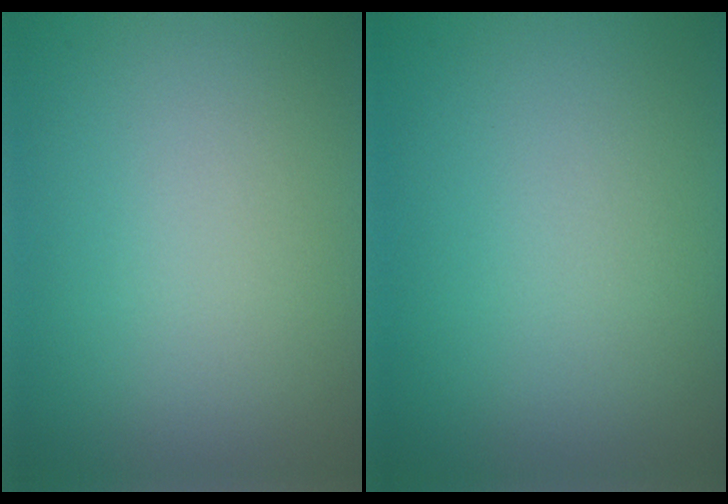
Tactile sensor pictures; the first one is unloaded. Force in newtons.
{"total": 0.0}